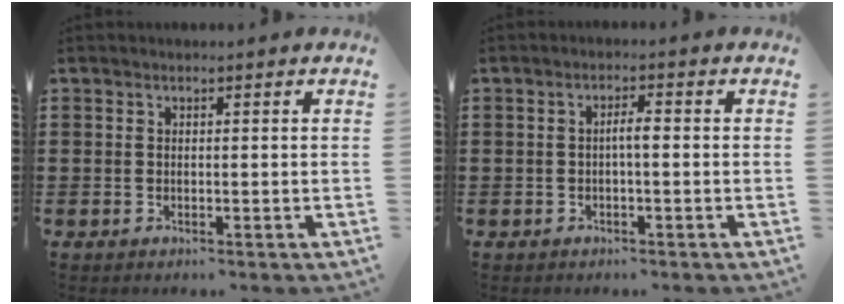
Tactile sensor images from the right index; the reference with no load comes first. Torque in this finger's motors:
{"motor_torque": [0.58, -0.45, 0.06, 0.07]}